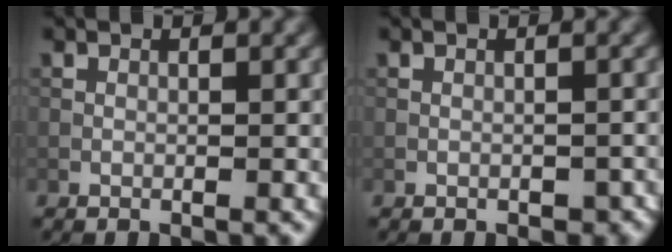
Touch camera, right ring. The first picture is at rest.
{"total": 1.1, "force": [-0.5, 0.8, 0.7], "torque": [-0.012, -0.006, -0.006]}